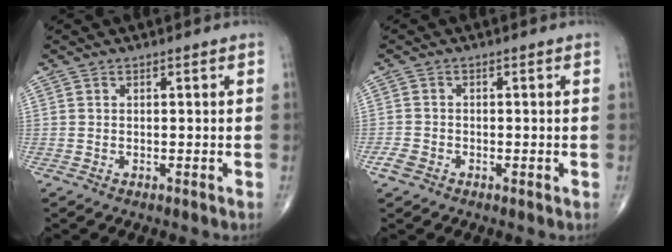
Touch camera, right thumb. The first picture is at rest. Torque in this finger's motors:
{"motor_torque": [0.37, -0.07, -0.05, -0.28, 0.00]}